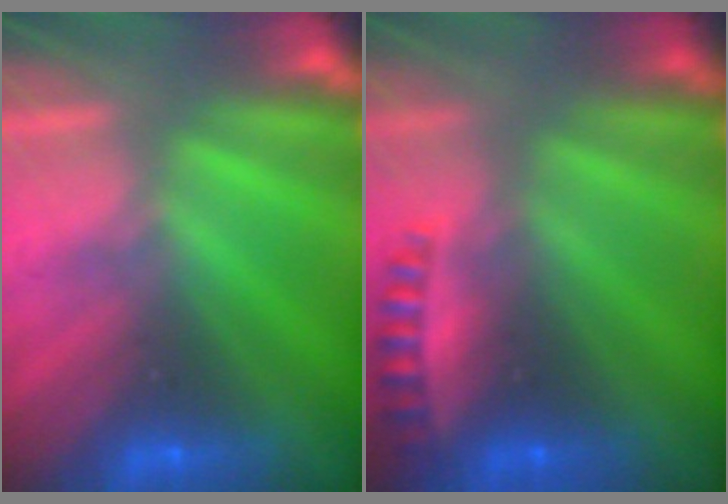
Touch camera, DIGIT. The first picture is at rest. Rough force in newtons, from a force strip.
{"total": 2.6}